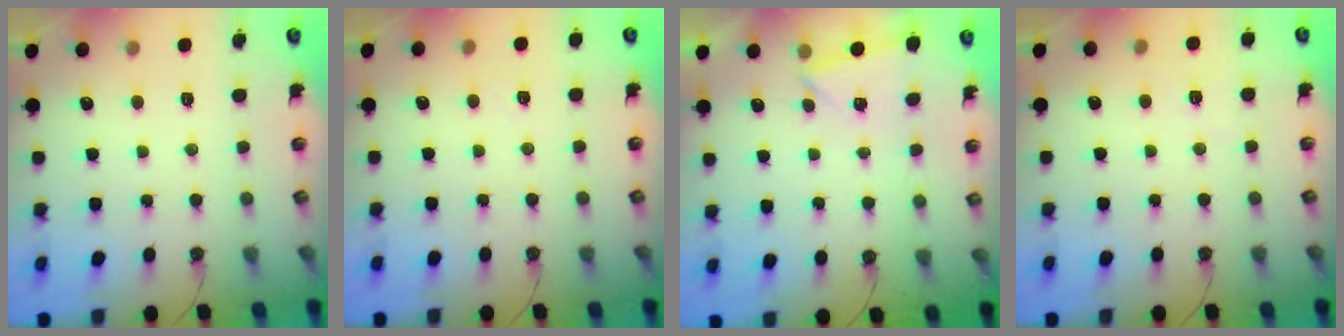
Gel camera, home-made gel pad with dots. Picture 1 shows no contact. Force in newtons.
{"total": 3.3, "press": 2.2, "slide": 2.4}
{"total": 2.4, "press": 2.1, "slide": 1.1}
{"total": 2.6, "press": 1.9, "slide": 1.8}